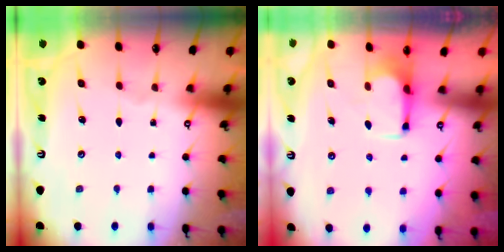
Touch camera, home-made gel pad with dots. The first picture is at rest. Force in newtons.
{"total": 2.7, "press": 2.6, "slide": 0.7}